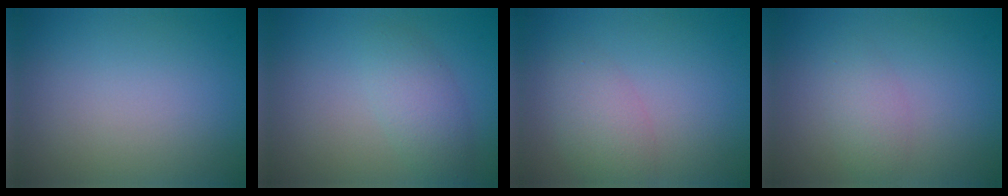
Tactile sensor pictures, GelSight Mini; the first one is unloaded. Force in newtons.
{"total": 2.7, "press": 2.7, "slide": 0.0}
{"total": 3.0, "press": 3.0, "slide": 0.1}
{"total": 2.0, "press": 2.0, "slide": 0.1}